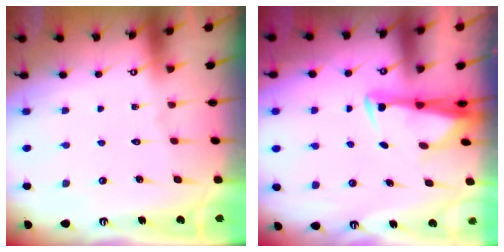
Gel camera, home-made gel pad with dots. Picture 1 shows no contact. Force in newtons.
{"total": 2.9, "press": 2.9, "slide": 0.6}